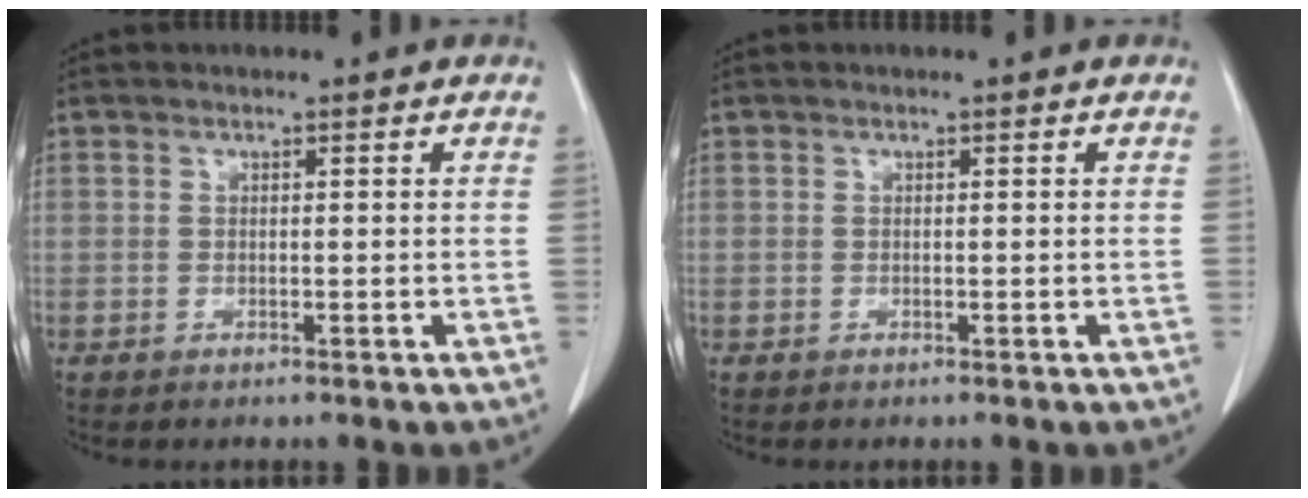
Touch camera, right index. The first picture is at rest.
{"total": 0.0}